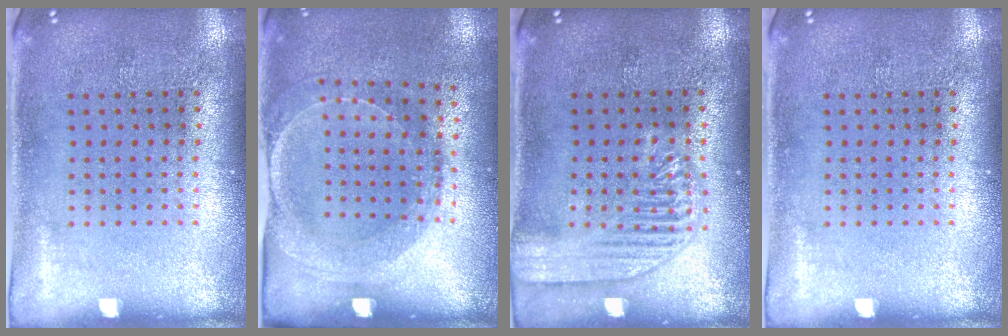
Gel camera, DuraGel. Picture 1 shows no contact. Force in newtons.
{"total": 1.5, "press": 1.4, "slide": 0.4}
{"total": 1.8, "press": 1.7, "slide": 0.2}
{"total": 0.0}